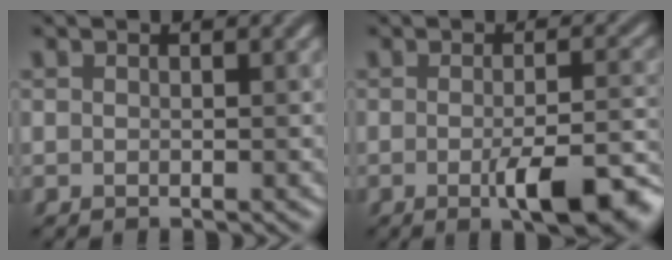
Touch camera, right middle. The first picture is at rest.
{"total": 6.7, "force": [-2.5, 1.7, 6.0], "torque": [-0.089, -0.004, -0.035]}